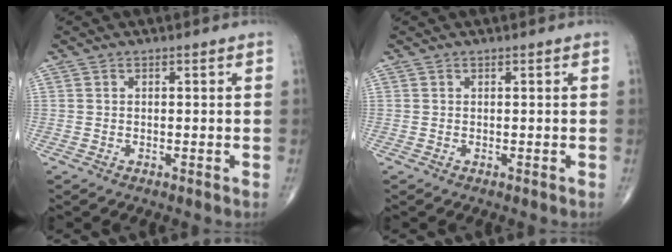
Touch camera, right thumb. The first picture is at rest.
{"total": 0.0}